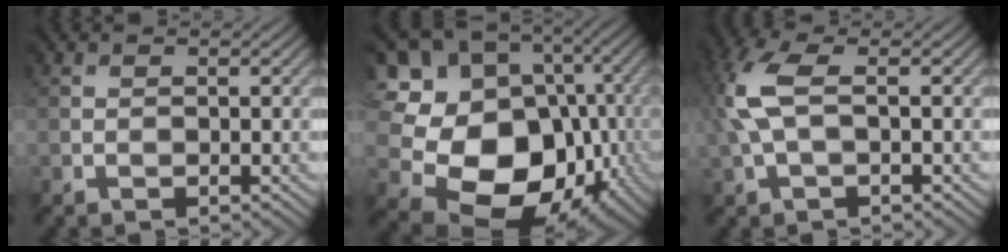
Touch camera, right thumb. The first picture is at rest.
{"total": 17.2, "force": [-1.6, 14.7, 8.7], "torque": [-0.202, -0.053, 0.013]}
{"total": 6.3, "force": [1.1, 3.2, 5.3], "torque": [-0.163, 0.015, 0.020]}